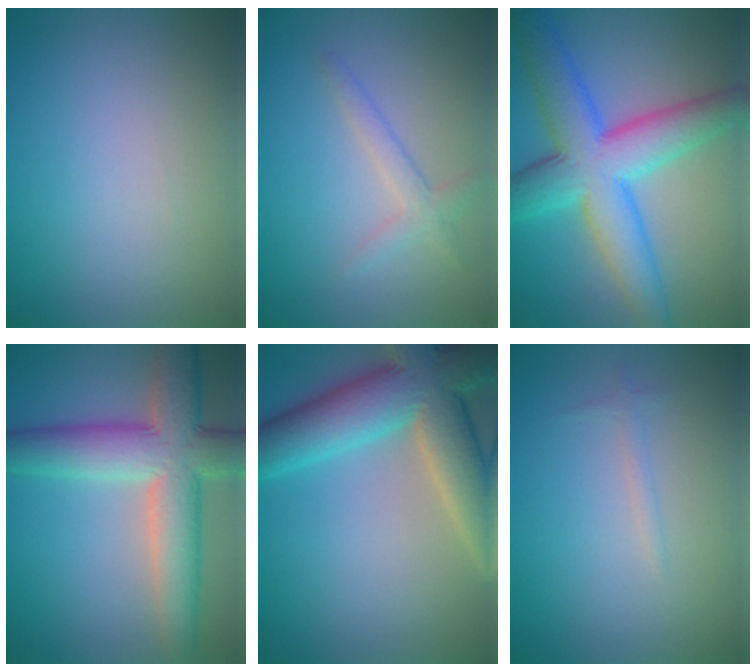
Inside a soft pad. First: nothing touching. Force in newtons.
{"total": 2.0, "press": 2.0, "slide": 0.1}
{"total": 9.5, "press": 9.5, "slide": 0.1}
{"total": 9.0, "press": 9.0, "slide": 0.4}
{"total": 10.6, "press": 10.5, "slide": 0.9}
{"total": 0.7, "press": 0.7, "slide": 0.1}